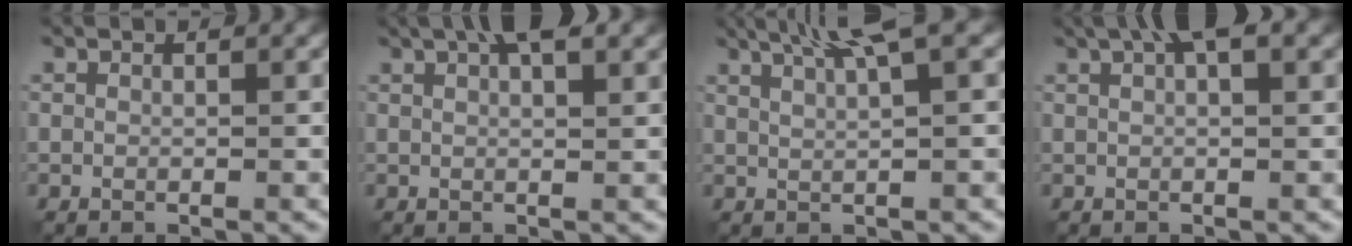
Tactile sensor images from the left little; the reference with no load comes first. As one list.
[{"total": 4.0, "force": [2.2, 1.0, 3.3], "torque": [-0.052, 0.010, 0.033]}, {"total": 4.7, "force": [2.6, 0.5, 3.9], "torque": [-0.063, 0.012, 0.044]}, {"total": 3.8, "force": [1.9, 0.9, 3.2], "torque": [-0.053, 0.009, 0.029]}]